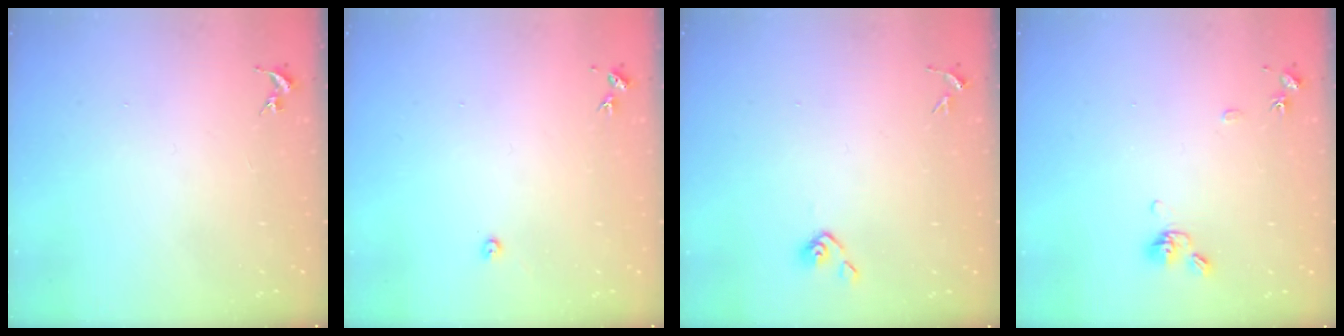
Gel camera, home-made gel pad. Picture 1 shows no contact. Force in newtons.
{"total": 2.2, "press": 2.2, "slide": 0.3}
{"total": 4.0, "press": 3.9, "slide": 1.0}
{"total": 8.5, "press": 8.3, "slide": 2.0}